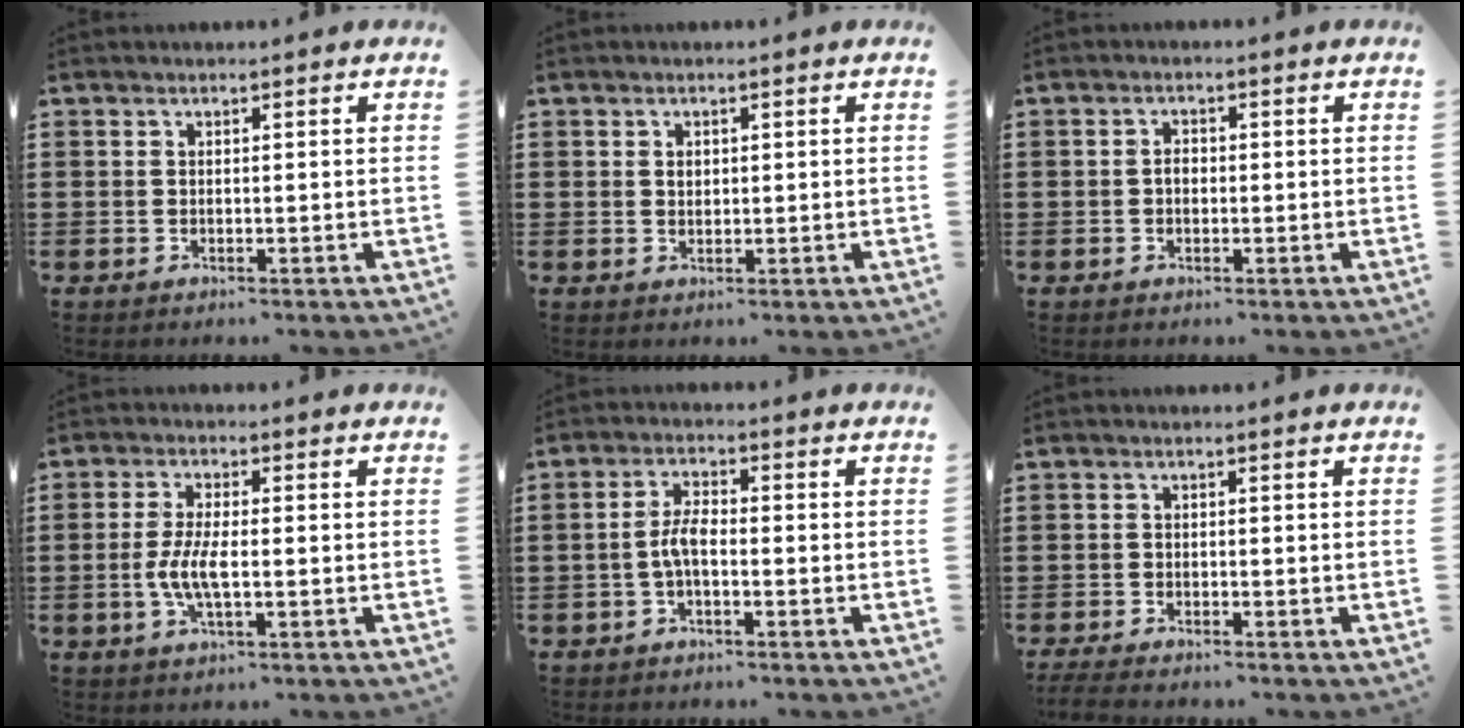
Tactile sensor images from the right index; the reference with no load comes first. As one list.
[{"total": 0.8, "force": [0.2, 0.6, 0.4], "torque": [-0.010, 0.004, 0.004]}, {"total": 1.5, "force": [-0.3, 0.9, 1.1], "torque": [-0.022, 0.004, -0.007]}, {"total": 5.3, "force": [-1.2, 1.8, 4.9], "torque": [-0.113, -0.005, -0.029]}, {"total": 4.0, "force": [-1.0, 1.4, 3.6], "torque": [-0.087, -0.001, -0.027]}, {"total": 1.9, "force": [-1.9, -0.1, 0.3], "torque": [-0.015, -0.005, -0.039]}]